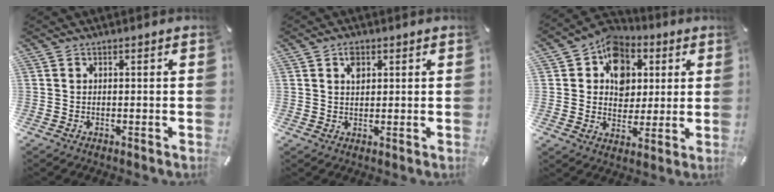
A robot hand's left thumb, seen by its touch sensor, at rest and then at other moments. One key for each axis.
{"total": 2.9, "fx": 1.3, "fy": 1.9, "fz": 1.7, "tx": -0.023, "ty": -0.003, "tz": 0.019}
{"total": 11.0, "fx": 2.8, "fy": 9.5, "fz": 4.6, "tx": -0.071, "ty": -0.018, "tz": 0.050}